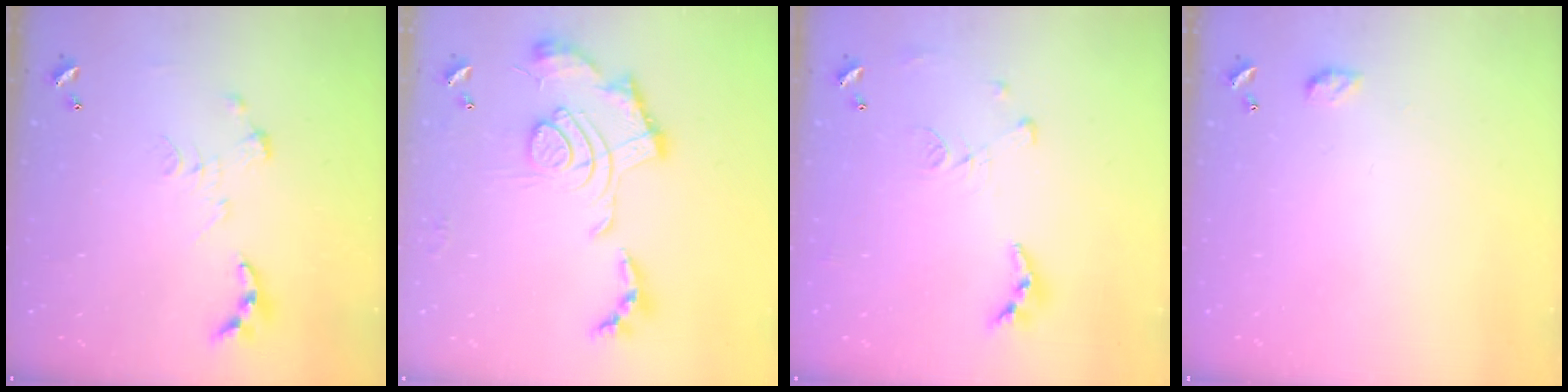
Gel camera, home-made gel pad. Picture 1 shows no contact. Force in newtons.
{"total": 2.4, "press": 1.9, "slide": 1.5}
{"total": 9.6, "press": 9.5, "slide": 0.9}
{"total": 4.4, "press": 4.4, "slide": 0.6}